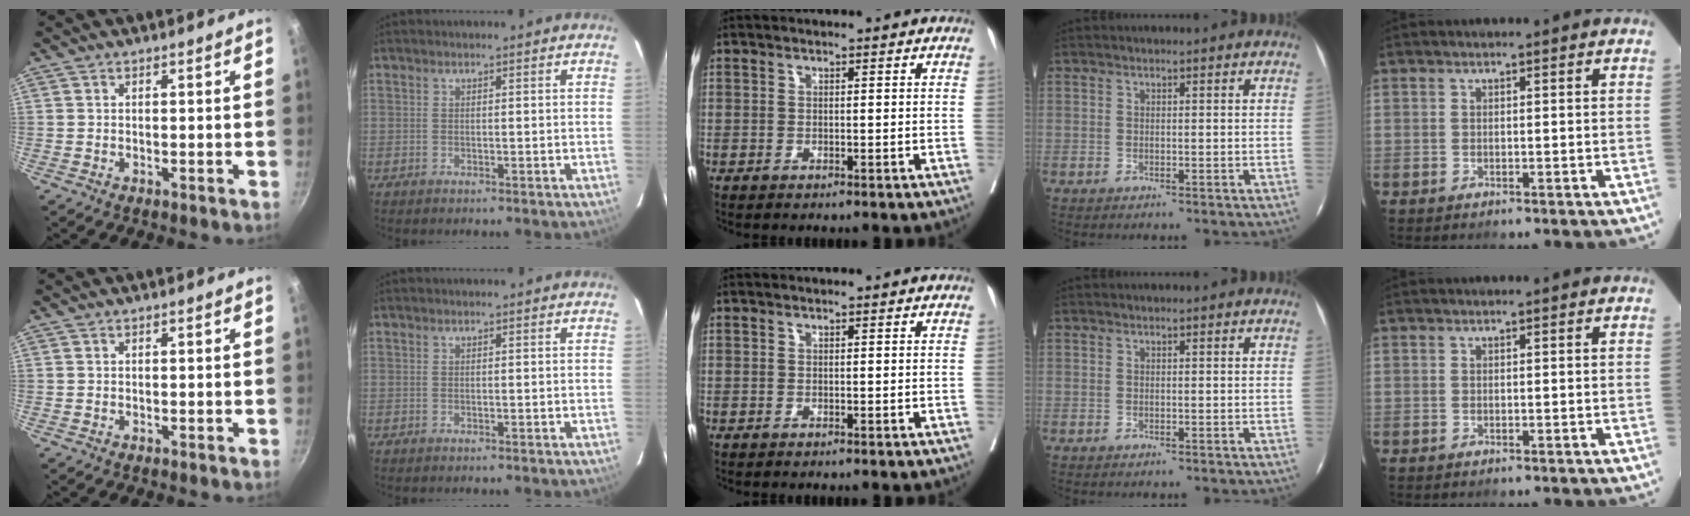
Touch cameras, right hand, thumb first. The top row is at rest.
{}